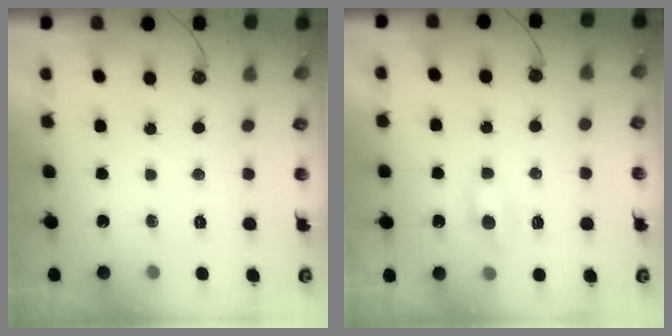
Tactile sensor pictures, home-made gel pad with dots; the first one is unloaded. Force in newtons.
{"total": 0.0}